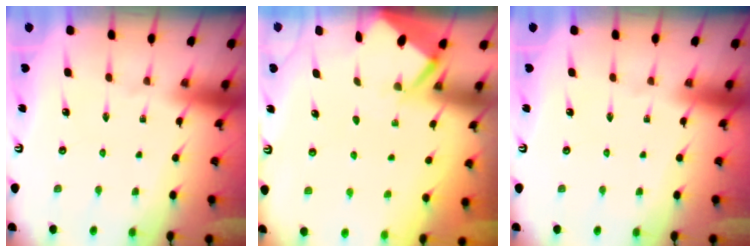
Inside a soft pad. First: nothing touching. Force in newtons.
{"total": 2.7, "press": 2.6, "slide": 0.3}
{"total": 0.0}